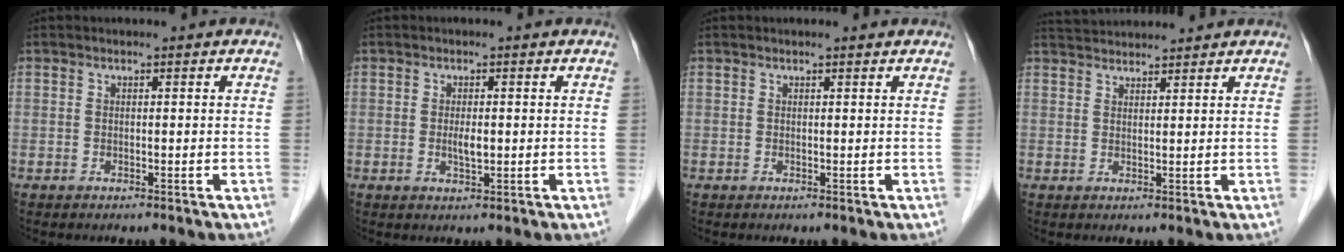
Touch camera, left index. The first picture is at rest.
{"total": 2.0, "force": [0.0, 0.6, 1.9], "torque": [-0.038, -0.001, 0.001]}
{"total": 0.9, "force": [0.8, -0.1, 0.2], "torque": [-0.012, 0.002, 0.011]}
{"total": 6.3, "force": [6.2, 0.3, 1.3], "torque": [-0.028, 0.040, 0.098]}